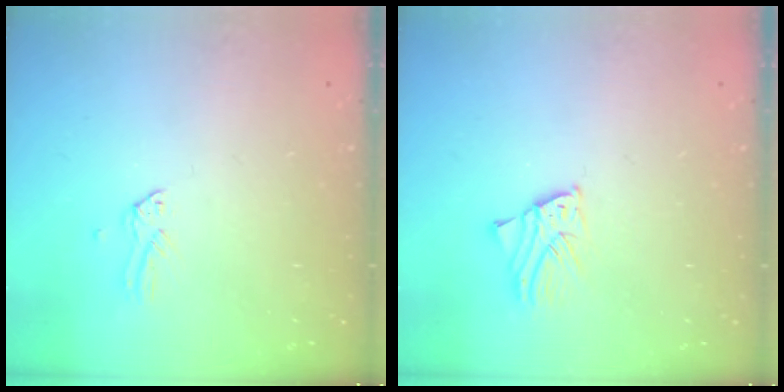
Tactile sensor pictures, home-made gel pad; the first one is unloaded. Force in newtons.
{"total": 2.3, "press": 2.3, "slide": 0.2}